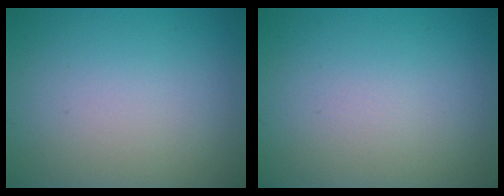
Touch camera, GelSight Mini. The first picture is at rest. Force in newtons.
{"total": 0.0}